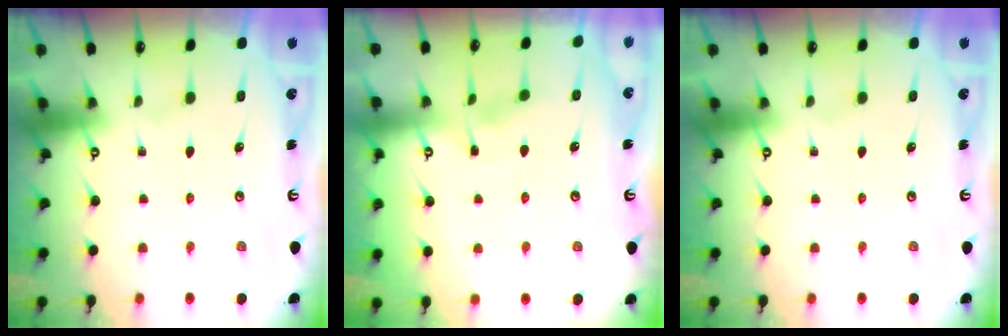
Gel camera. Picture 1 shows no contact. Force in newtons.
{"total": 3.0, "press": 2.9, "slide": 0.4}
{"total": 0.0}